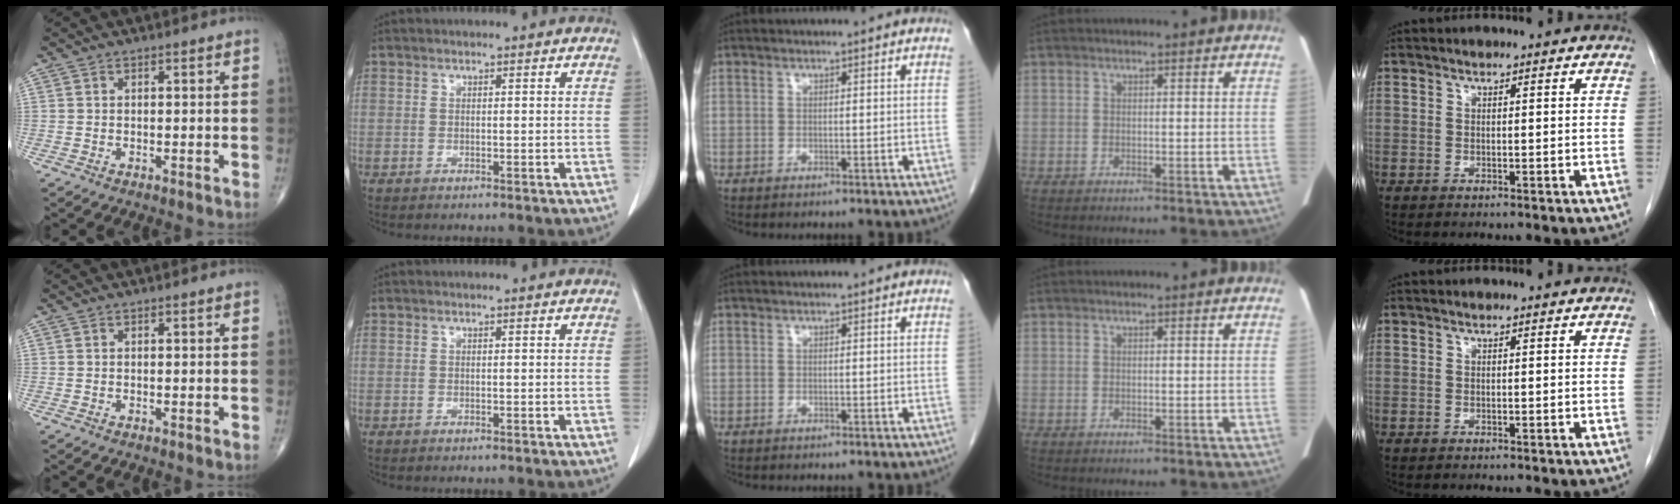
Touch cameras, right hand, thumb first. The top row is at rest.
{}